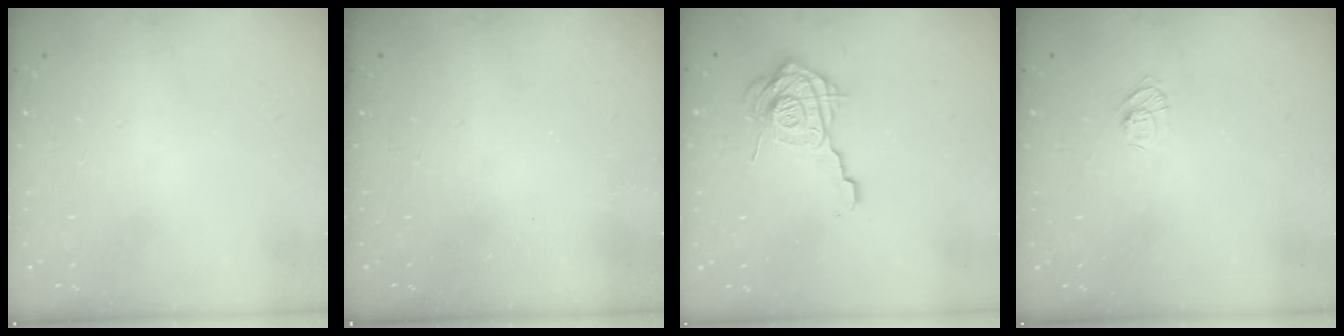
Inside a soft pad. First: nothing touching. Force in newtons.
{"total": 2.3, "press": 2.2, "slide": 0.7}
{"total": 15.6, "press": 15.6, "slide": 1.4}
{"total": 4.7, "press": 4.7, "slide": 0.5}